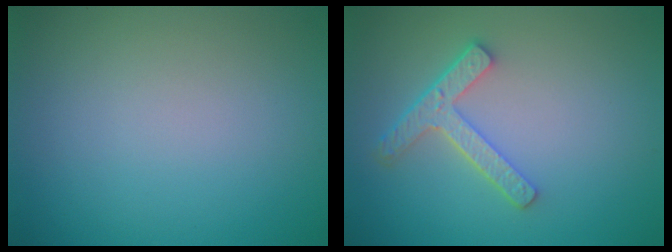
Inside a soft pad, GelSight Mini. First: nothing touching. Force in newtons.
{"total": 3.6, "press": 2.8, "slide": 2.3}